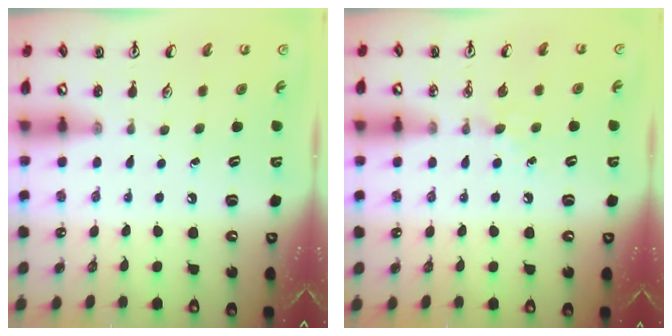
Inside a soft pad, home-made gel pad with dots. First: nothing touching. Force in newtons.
{"total": 3.9, "press": 3.9, "slide": 0.5}